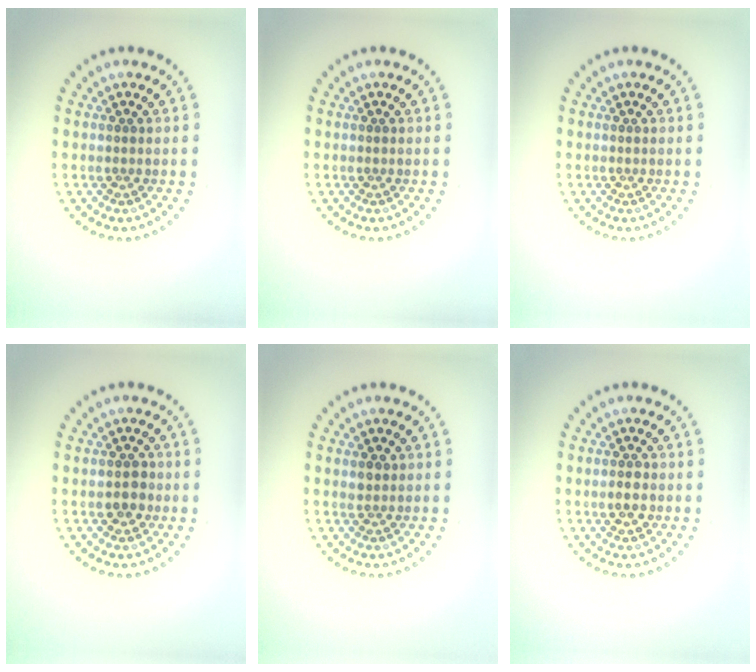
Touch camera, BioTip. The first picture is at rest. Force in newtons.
{"total": 0.0}
{"total": 0.0}
{"total": 1.8, "press": 1.7, "slide": 0.4}
{"total": 1.0, "press": 0.8, "slide": 0.5}
{"total": 1.4, "press": 1.3, "slide": 0.2}